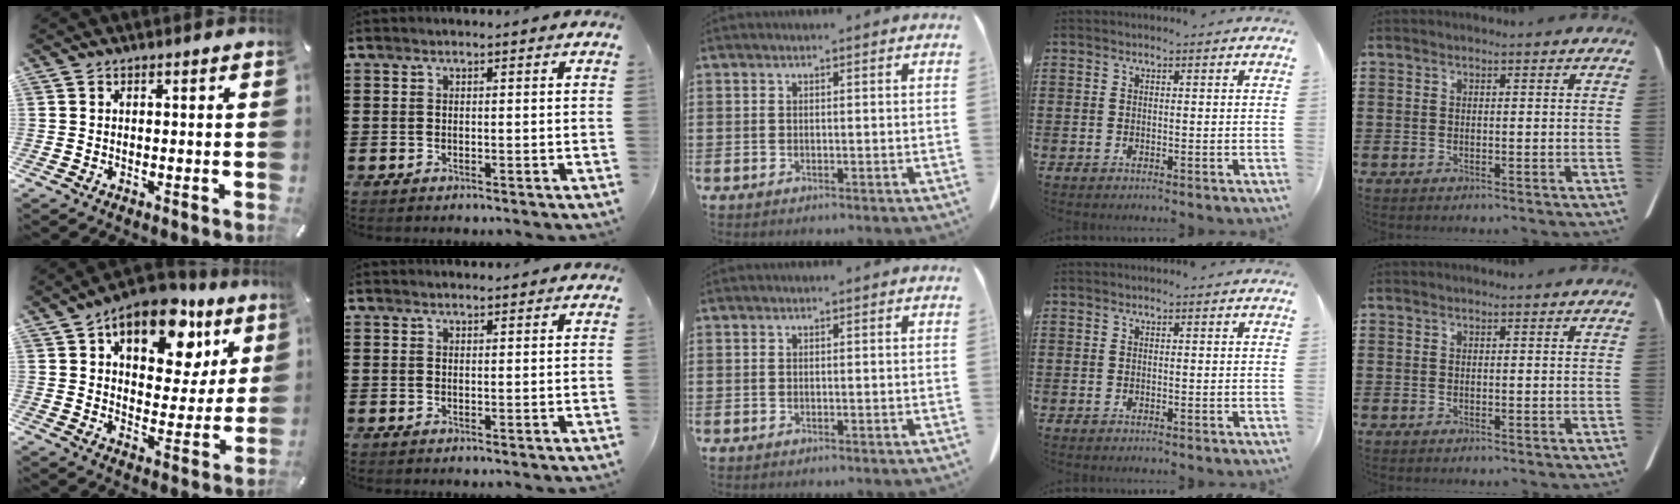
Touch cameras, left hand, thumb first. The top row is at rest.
{"thumb": {"total": 16.0, "force": [9.4, 9.0, 9.3], "torque": [-0.126, -0.053, 0.158]}, "index": {"total": 1.0, "force": [1.0, 0.1, 0.2], "torque": [-0.005, 0.001, 0.020]}}